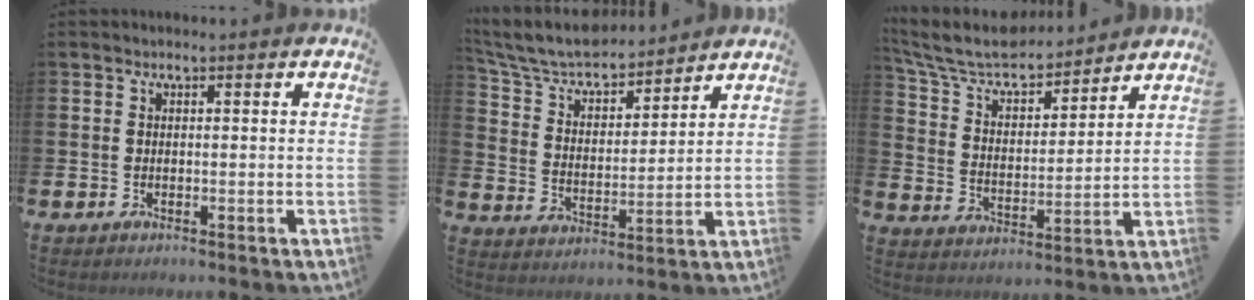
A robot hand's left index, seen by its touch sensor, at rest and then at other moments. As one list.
[{"total": 6.6, "force": [6.1, 1.7, 1.8], "torque": [-0.069, -0.049, 0.104]}, {"total": 7.3, "force": [6.6, 2.1, 2.3], "torque": [-0.082, -0.047, 0.113]}]